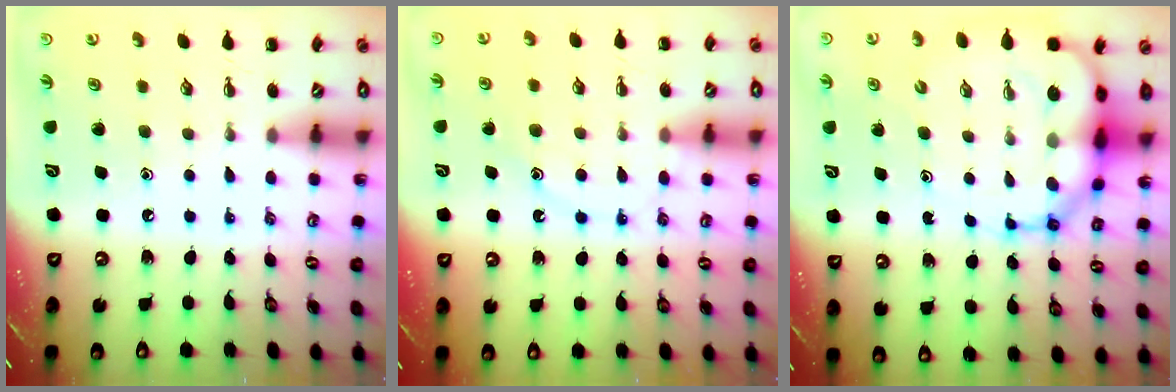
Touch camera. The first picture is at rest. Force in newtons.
{"total": 11.9, "press": 11.9, "slide": 0.7}
{"total": 12.5, "press": 12.0, "slide": 3.5}